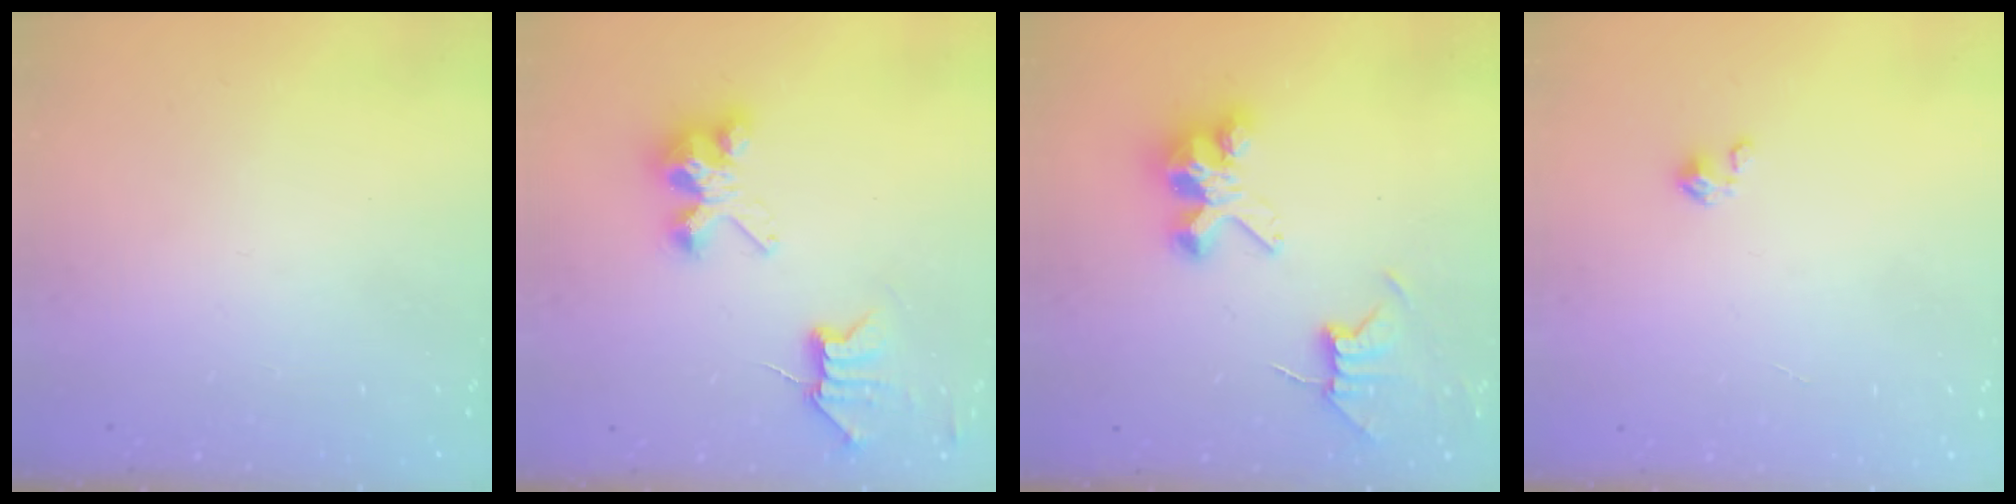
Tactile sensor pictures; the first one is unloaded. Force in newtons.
{"total": 6.1, "press": 6.1, "slide": 0.2}
{"total": 8.7, "press": 8.6, "slide": 0.7}
{"total": 0.0}